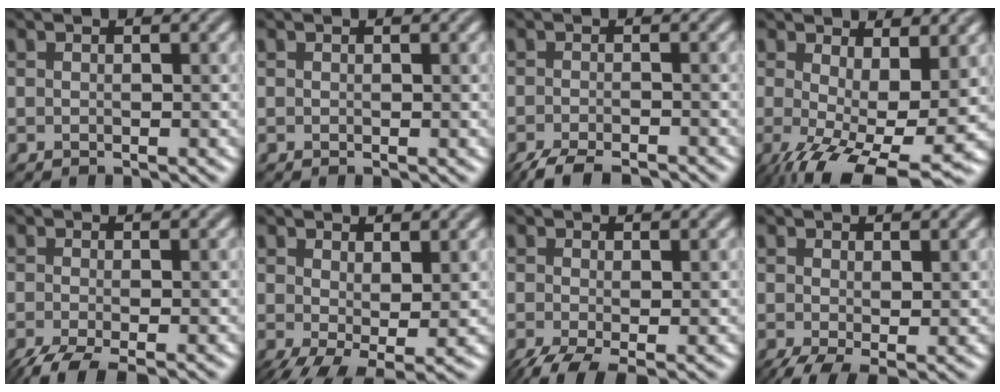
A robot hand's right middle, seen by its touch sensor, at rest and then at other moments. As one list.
[{"total": 0.0}, {"total": 4.6, "force": [-3.9, 0.9, 2.2], "torque": [-0.036, -0.010, -0.070]}, {"total": 10.3, "force": [-2.5, 3.8, 9.2], "torque": [-0.158, -0.025, -0.030]}, {"total": 4.0, "force": [-2.4, 1.0, 3.0], "torque": [-0.054, -0.008, -0.051]}, {"total": 4.8, "force": [0.0, 2.2, 4.3], "torque": [-0.088, -0.008, 0.004]}, {"total": 3.8, "force": [-1.6, 1.3, 3.2], "torque": [-0.067, -0.011, -0.031]}, {"total": 2.8, "force": [-0.6, 1.2, 2.5], "torque": [-0.051, -0.011, -0.008]}]